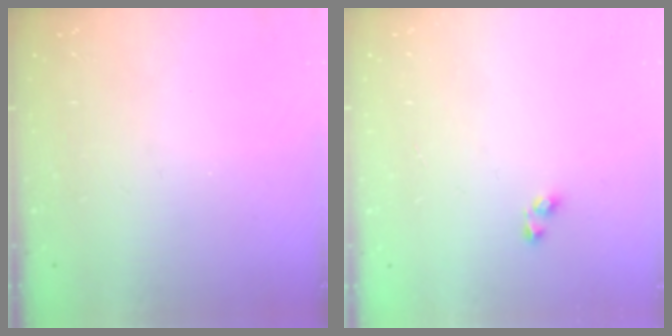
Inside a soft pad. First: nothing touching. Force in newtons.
{"total": 2.9, "press": 2.9, "slide": 0.2}